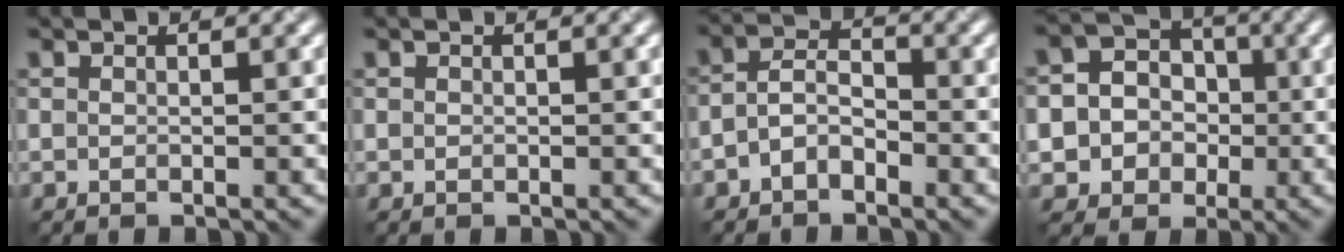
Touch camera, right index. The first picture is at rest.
{"total": 0.0}
{"total": 2.7, "force": [-1.2, 1.5, 1.8], "torque": [-0.036, 0.009, -0.031]}
{"total": 6.9, "force": [-1.3, 6.5, 1.9], "torque": [-0.027, 0.014, -0.042]}